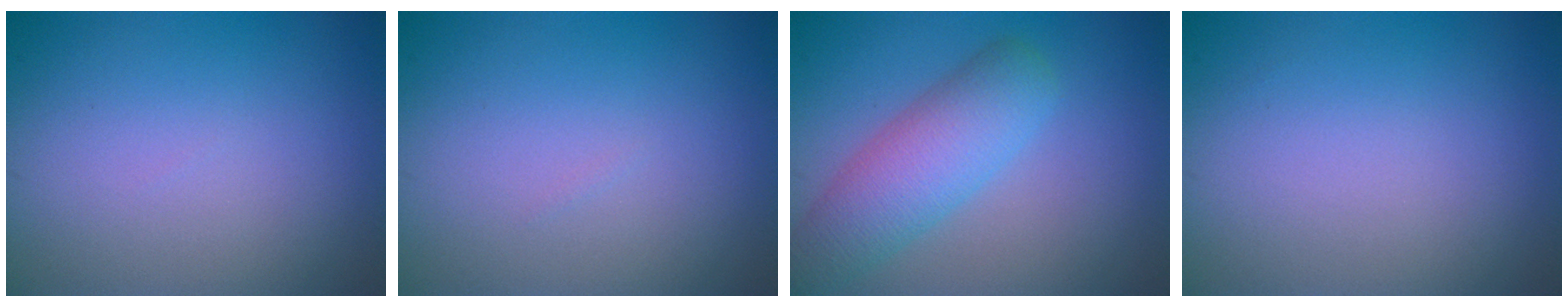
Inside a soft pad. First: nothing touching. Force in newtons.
{"total": 0.0}
{"total": 5.1, "press": 5.1, "slide": 0.2}
{"total": 0.0}